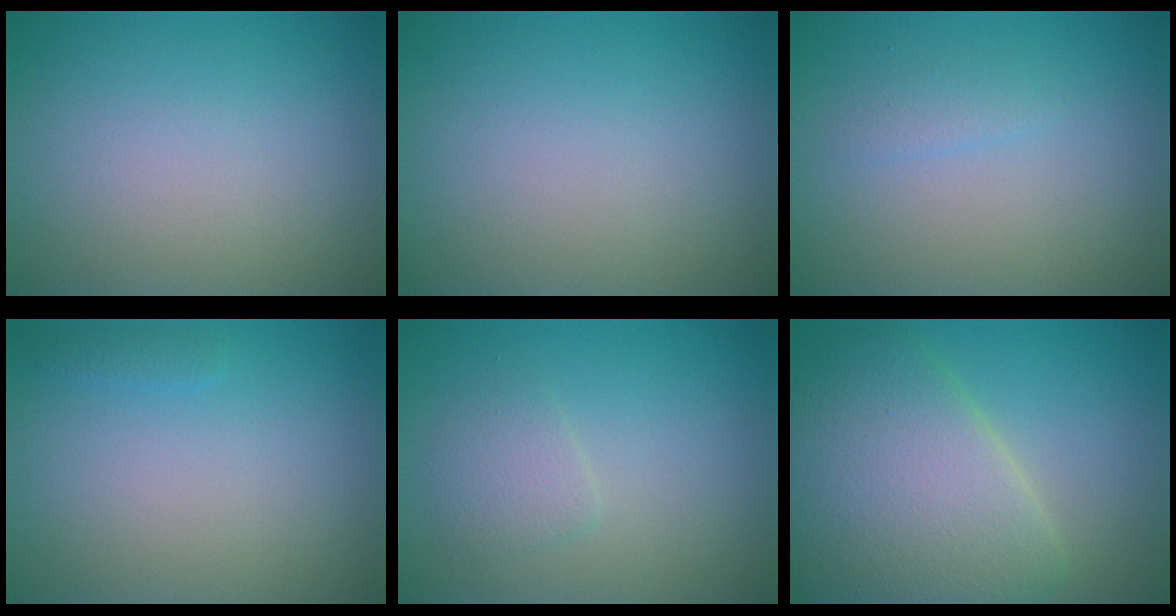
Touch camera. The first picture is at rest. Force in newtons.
{"total": 0.0}
{"total": 0.9, "press": 0.9, "slide": 0.1}
{"total": 0.7, "press": 0.7, "slide": 0.1}
{"total": 1.8, "press": 1.8, "slide": 0.1}
{"total": 9.0, "press": 9.0, "slide": 0.4}